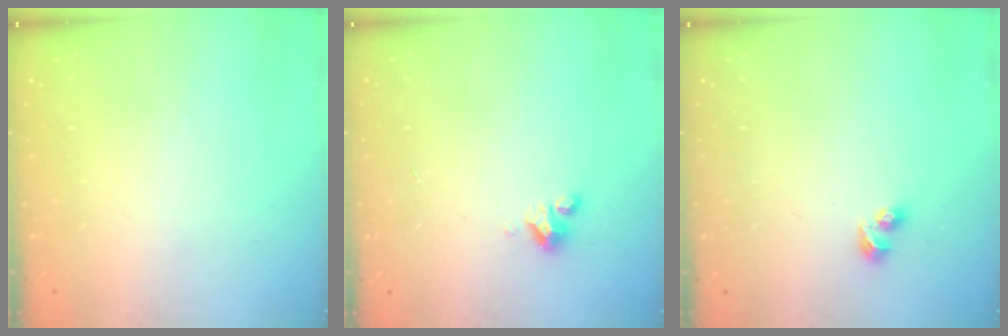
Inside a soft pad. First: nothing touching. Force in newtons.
{"total": 3.6, "press": 3.6, "slide": 0.4}
{"total": 3.7, "press": 3.7, "slide": 0.4}